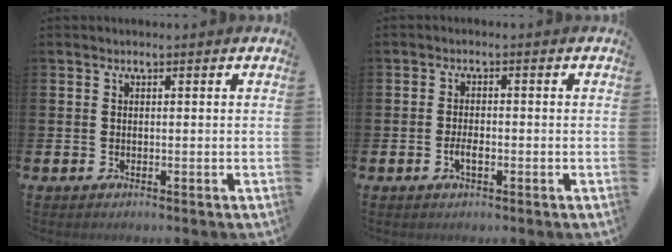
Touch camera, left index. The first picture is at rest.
{"total": 2.0, "force": [-0.7, 0.9, 1.7], "torque": [-0.029, 0.001, -0.013]}